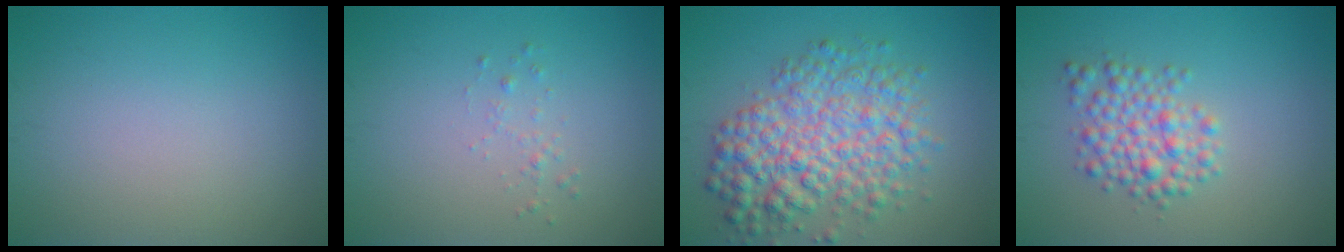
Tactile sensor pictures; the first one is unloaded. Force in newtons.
{"total": 0.8, "press": 0.8, "slide": 0.0}
{"total": 7.4, "press": 7.4, "slide": 0.1}
{"total": 3.6, "press": 3.6, "slide": 0.1}